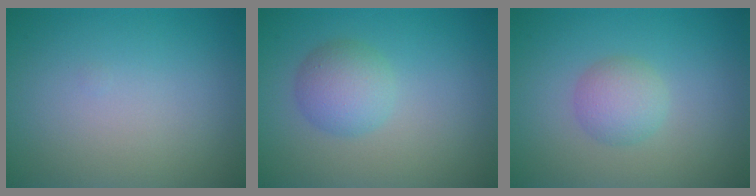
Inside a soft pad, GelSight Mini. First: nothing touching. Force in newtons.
{"total": 3.0, "press": 3.0, "slide": 0.0}
{"total": 2.4, "press": 2.4, "slide": 0.1}